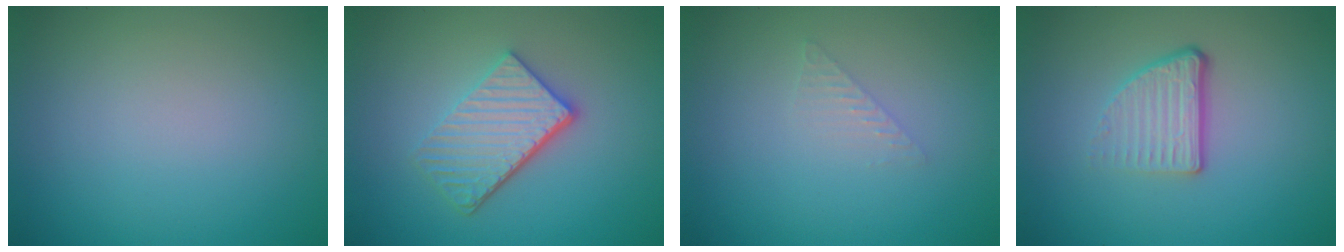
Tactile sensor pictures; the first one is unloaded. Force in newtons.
{"total": 4.6, "press": 3.5, "slide": 2.9}
{"total": 1.0, "press": 1.0, "slide": 0.0}
{"total": 3.6, "press": 2.3, "slide": 2.8}